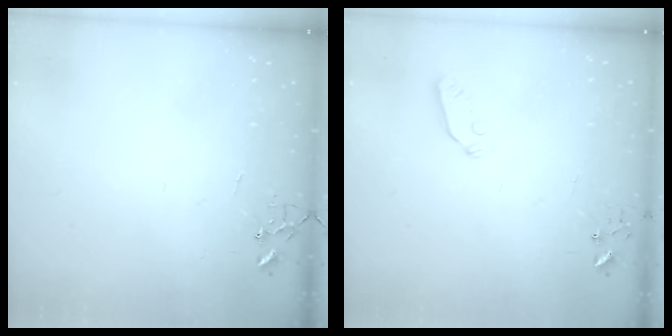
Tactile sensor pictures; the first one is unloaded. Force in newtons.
{"total": 3.8, "press": 3.8, "slide": 0.6}